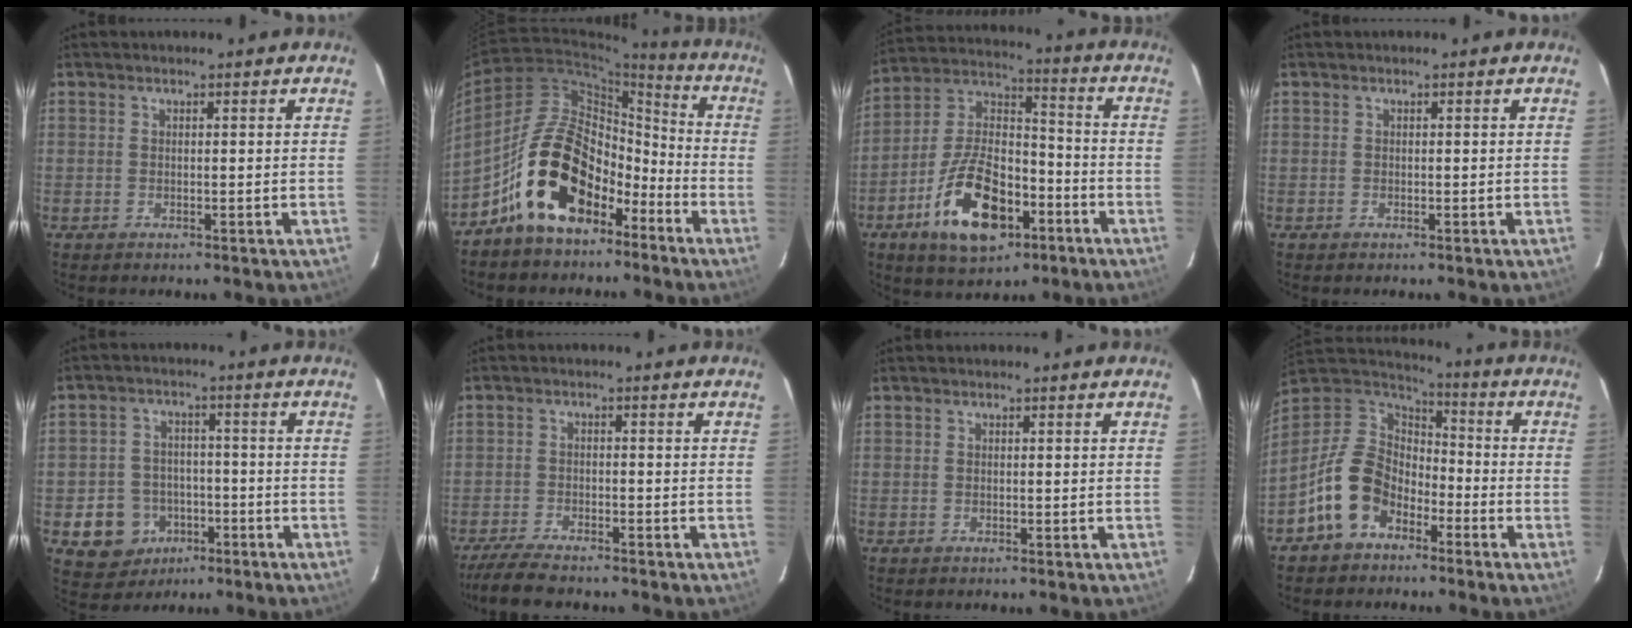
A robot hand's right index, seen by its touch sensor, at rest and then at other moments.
{"total": 17.3, "force": [-10.2, 10.0, 9.7], "torque": [-0.172, 0.032, -0.165]}
{"total": 18.0, "force": [-8.3, 9.2, 13.1], "torque": [-0.263, 0.013, -0.137]}
{"total": 0.0}
{"total": 9.5, "force": [-4.1, 8.4, 2.0], "torque": [-0.061, 0.027, -0.048]}
{"total": 7.5, "force": [-6.7, 1.3, 3.1], "torque": [-0.089, -0.020, -0.119]}
{"total": 0.0}
{"total": 12.9, "force": [-6.8, 9.2, 6.0], "torque": [-0.135, 0.023, -0.123]}